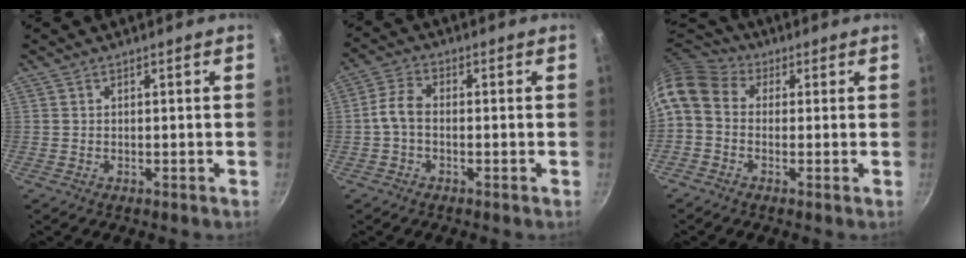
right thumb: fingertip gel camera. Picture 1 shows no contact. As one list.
[{"total": 4.6, "force": [-0.8, 2.5, 3.8], "torque": [-0.086, 0.021, -0.028]}, {"total": 9.9, "force": [0.7, 7.7, 6.3], "torque": [-0.123, 0.034, -0.007]}]